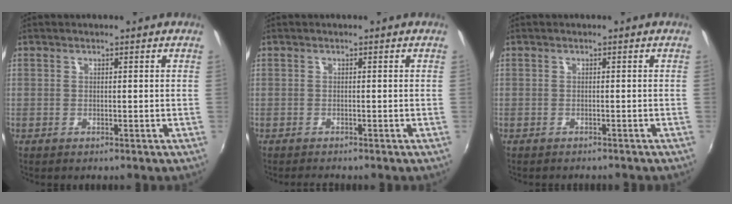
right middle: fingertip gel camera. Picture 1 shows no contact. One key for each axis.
{"total": 1.3, "fx": -1.2, "fy": 0.1, "fz": 0.3, "tx": -0.006, "ty": -0.010, "tz": -0.021}
{"total": 1.8, "fx": -1.7, "fy": 0.5, "fz": 0.5, "tx": -0.016, "ty": -0.010, "tz": -0.024}